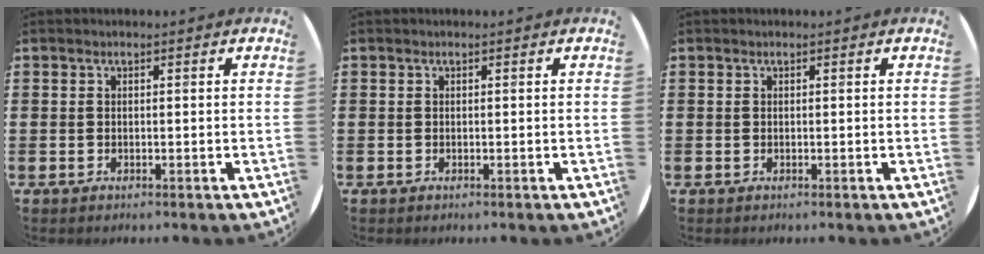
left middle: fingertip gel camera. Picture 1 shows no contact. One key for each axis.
{"total": 0.0}
{"total": 0.0}